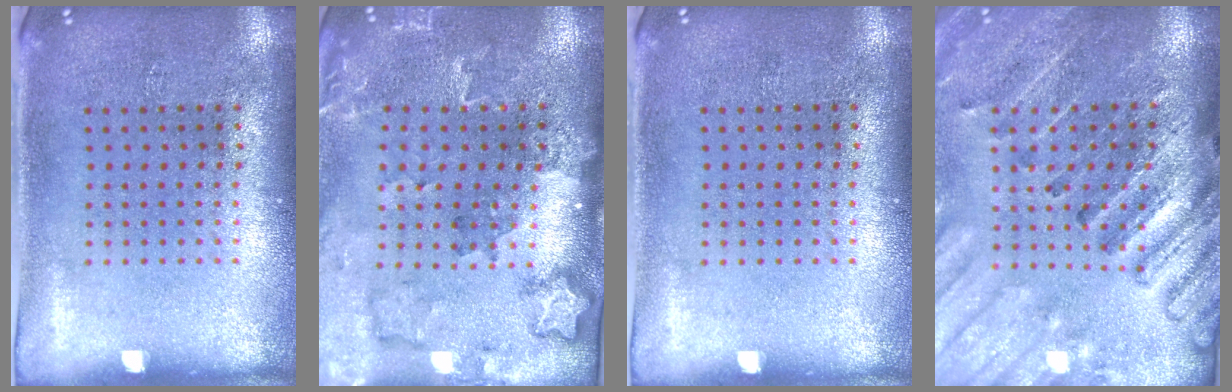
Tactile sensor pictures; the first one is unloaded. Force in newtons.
{"total": 1.8, "press": 1.8, "slide": 0.3}
{"total": 0.0}
{"total": 2.7, "press": 2.7, "slide": 0.3}